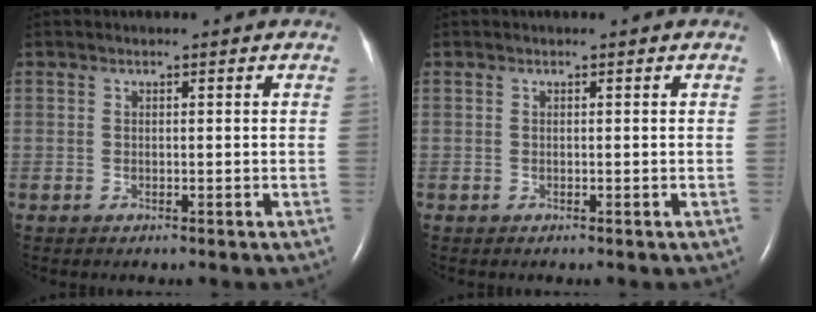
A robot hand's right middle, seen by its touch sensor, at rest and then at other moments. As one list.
[{"total": 0.0}]